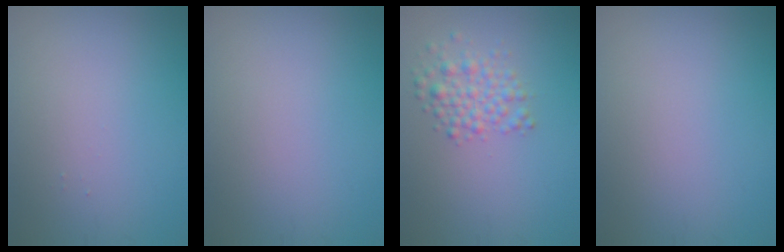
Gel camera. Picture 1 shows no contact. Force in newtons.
{"total": 0.0}
{"total": 2.8, "press": 2.8, "slide": 0.0}
{"total": 0.0}